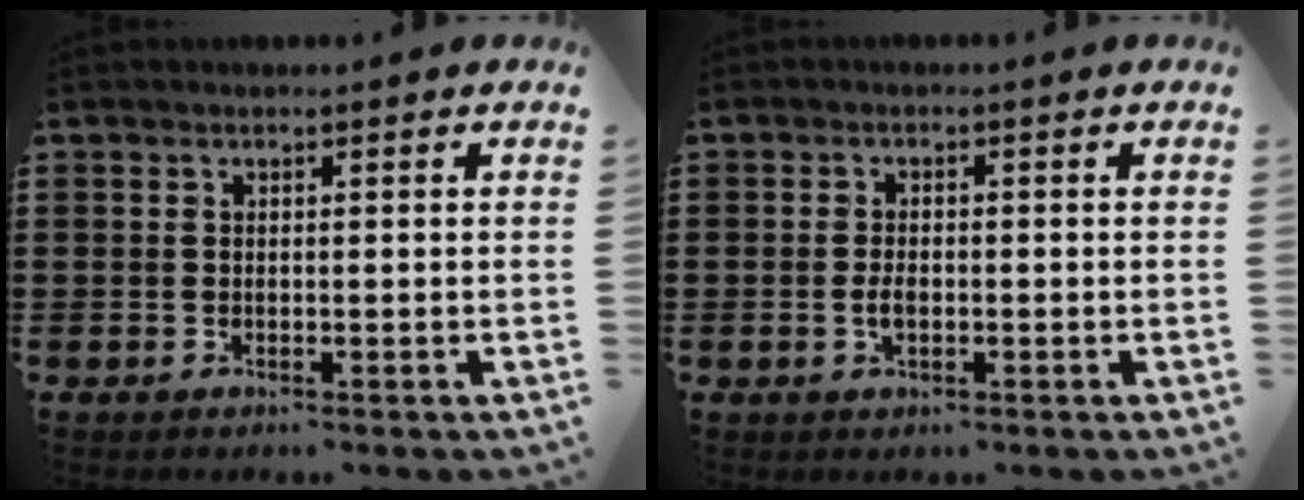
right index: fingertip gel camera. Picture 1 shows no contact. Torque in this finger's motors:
{"motor_torque": [2.13, 0.01, 0.34, 0.05]}